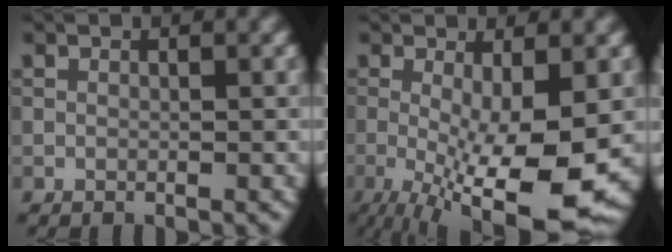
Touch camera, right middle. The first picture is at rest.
{"total": 11.1, "force": [-3.0, 2.9, 10.3], "torque": [-0.172, -0.025, -0.036]}